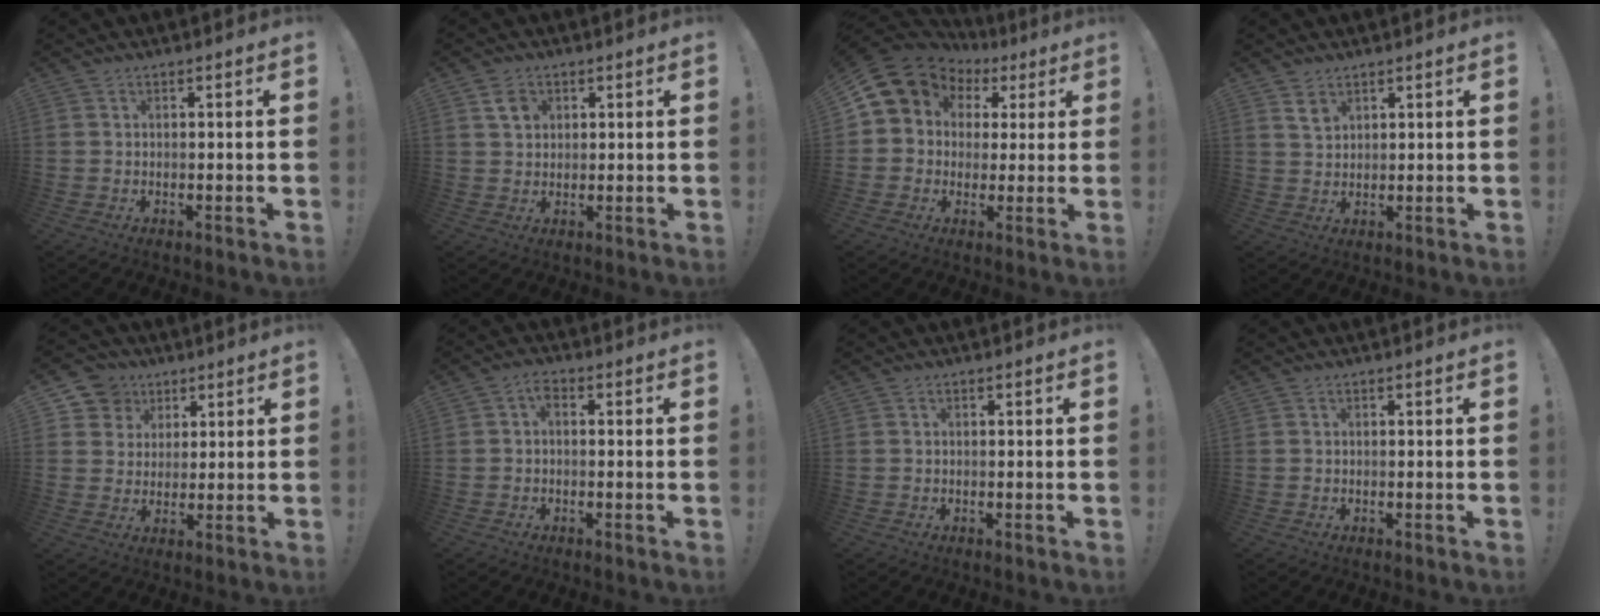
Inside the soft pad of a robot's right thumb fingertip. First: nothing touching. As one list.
[{"total": 3.8, "force": [2.0, 3.0, 1.2], "torque": [-0.013, -0.003, 0.035]}, {"total": 10.1, "force": [3.9, 8.5, 3.9], "torque": [-0.062, -0.021, 0.079]}, {"total": 3.1, "force": [2.4, 1.8, 1.0], "torque": [-0.005, -0.017, 0.043]}, {"total": 8.9, "force": [4.0, 7.7, 1.6], "torque": [-0.021, -0.026, 0.081]}, {"total": 2.4, "force": [-0.2, 1.4, 2.0], "torque": [-0.030, 0.002, -0.006]}, {"total": 0.0}, {"total": 0.0}]